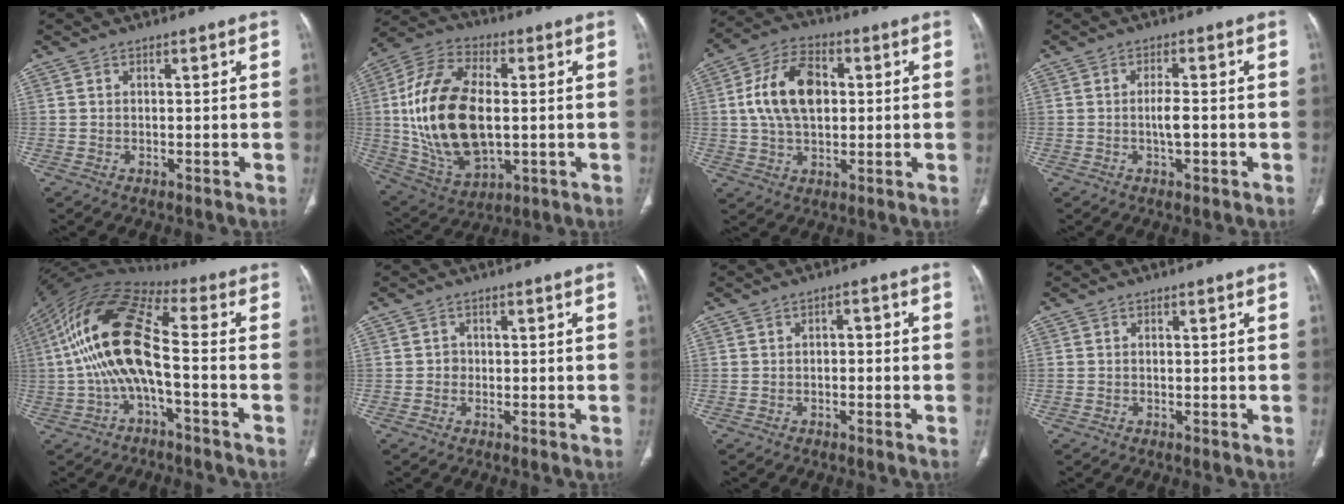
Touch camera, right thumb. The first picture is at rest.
{"total": 22.4, "force": [0.3, 12.5, 18.6], "torque": [-0.362, 0.001, 0.018]}
{"total": 13.3, "force": [1.8, 8.3, 10.2], "torque": [-0.177, 0.013, 0.028]}
{"total": 3.3, "force": [-0.6, 1.1, 3.0], "torque": [-0.054, 0.002, -0.010]}
{"total": 17.0, "force": [-2.0, 6.3, 15.7], "torque": [-0.317, 0.051, -0.042]}
{"total": 1.2, "force": [-0.2, 1.1, 0.3], "torque": [0.003, 0.006, -0.006]}
{"total": 1.6, "force": [-0.4, 1.1, 1.1], "torque": [-0.005, 0.011, -0.011]}
{"total": 0.0}